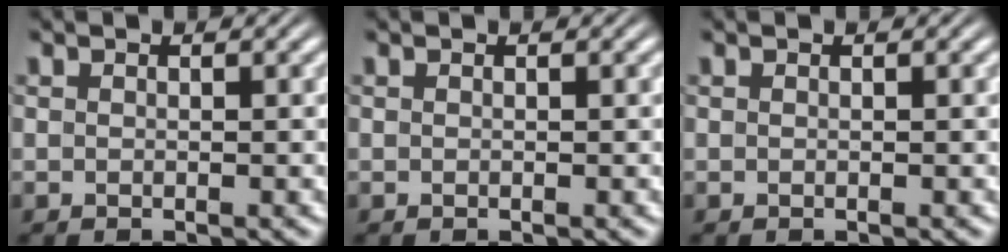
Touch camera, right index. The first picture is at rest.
{"total": 0.0}
{"total": 0.0}